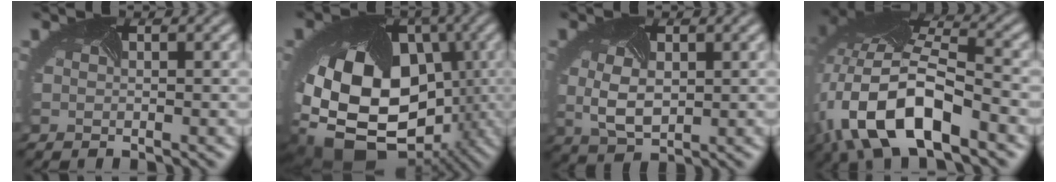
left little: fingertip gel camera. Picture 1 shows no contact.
{"total": 18.2, "force": [-5.0, 12.9, 11.9], "torque": [-0.220, -0.030, -0.070]}
{"total": 3.7, "force": [0.1, 2.3, 2.9], "torque": [-0.071, -0.007, 0.009]}
{"total": 12.5, "force": [-5.3, 5.4, 10.0], "torque": [-0.211, -0.010, -0.096]}